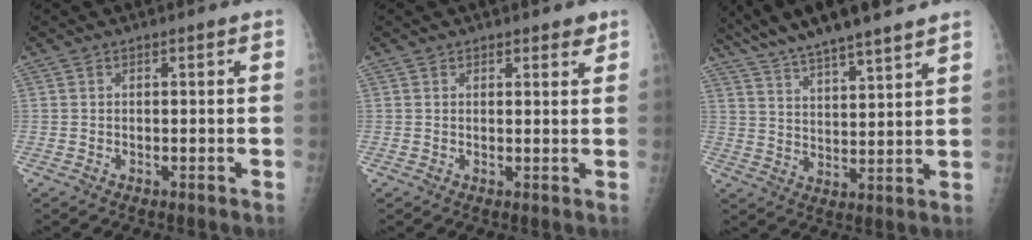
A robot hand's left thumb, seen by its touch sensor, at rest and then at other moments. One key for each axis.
{"total": 2.1, "fx": 1.6, "fy": 1.1, "fz": 0.9, "tx": 0.005, "ty": -0.008, "tz": 0.017}
{"total": 16.0, "fx": 13.2, "fy": 2.2, "fz": 8.8, "tx": -0.137, "ty": -0.031, "tz": 0.223}